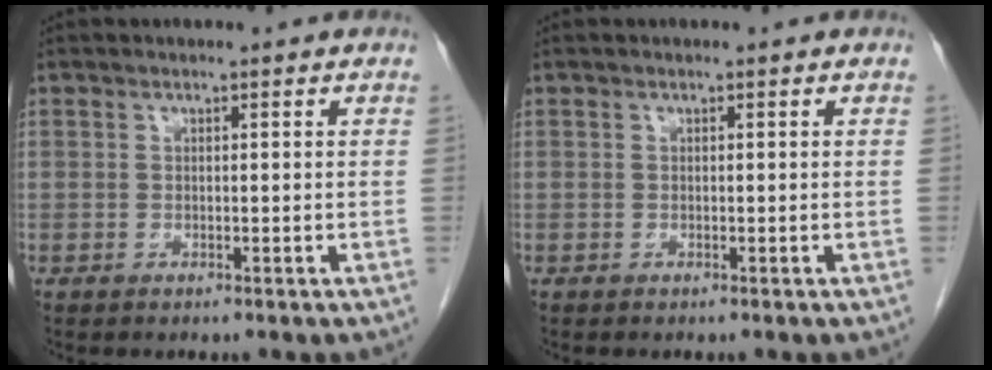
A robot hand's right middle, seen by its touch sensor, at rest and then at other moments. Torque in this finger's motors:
{"motor_torque": [-0.06, -0.40, 0.00, 0.00]}